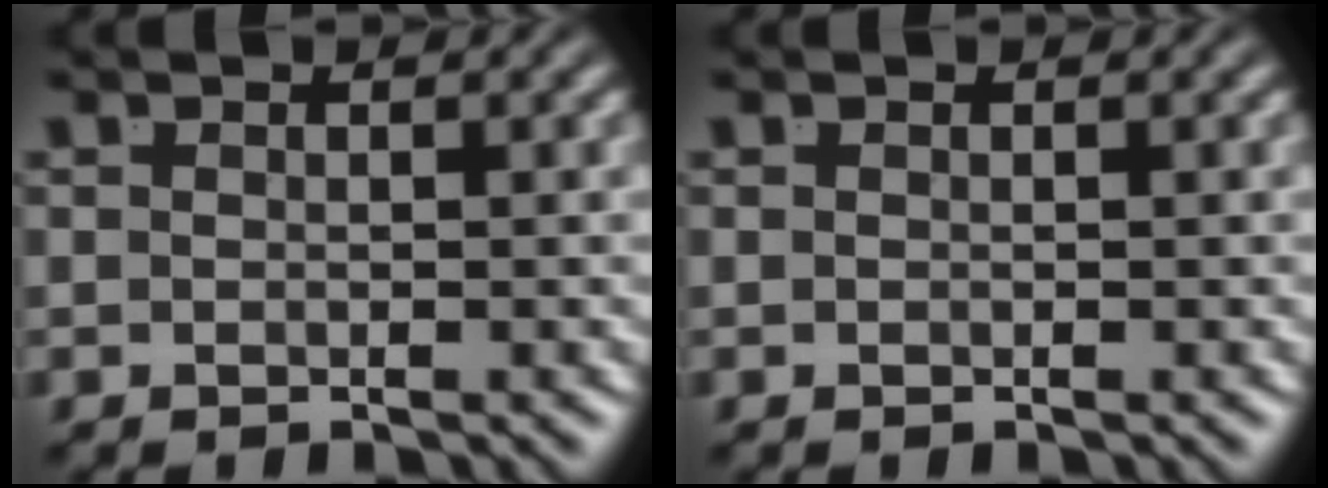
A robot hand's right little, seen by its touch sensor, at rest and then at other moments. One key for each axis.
{"total": 0.0}